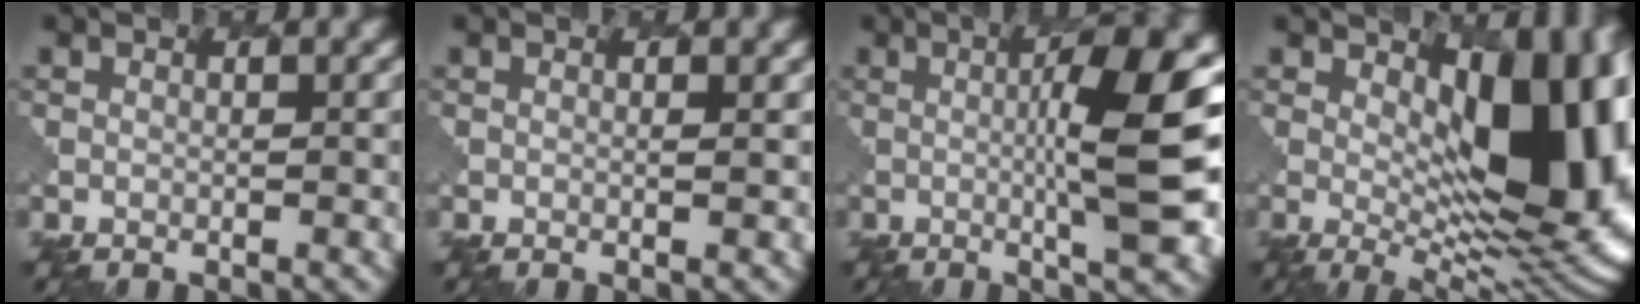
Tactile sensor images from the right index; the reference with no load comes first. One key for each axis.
{"total": 0.7, "fx": 0.3, "fy": 0.2, "fz": 0.6, "tx": -0.003, "ty": -0.002, "tz": 0.006}
{"total": 10.3, "fx": 0.5, "fy": 2.3, "fz": 10.0, "tx": -0.128, "ty": -0.002, "tz": 0.009}
{"total": 13.8, "fx": 2.6, "fy": 6.7, "fz": 11.7, "tx": -0.121, "ty": -0.004, "tz": 0.045}